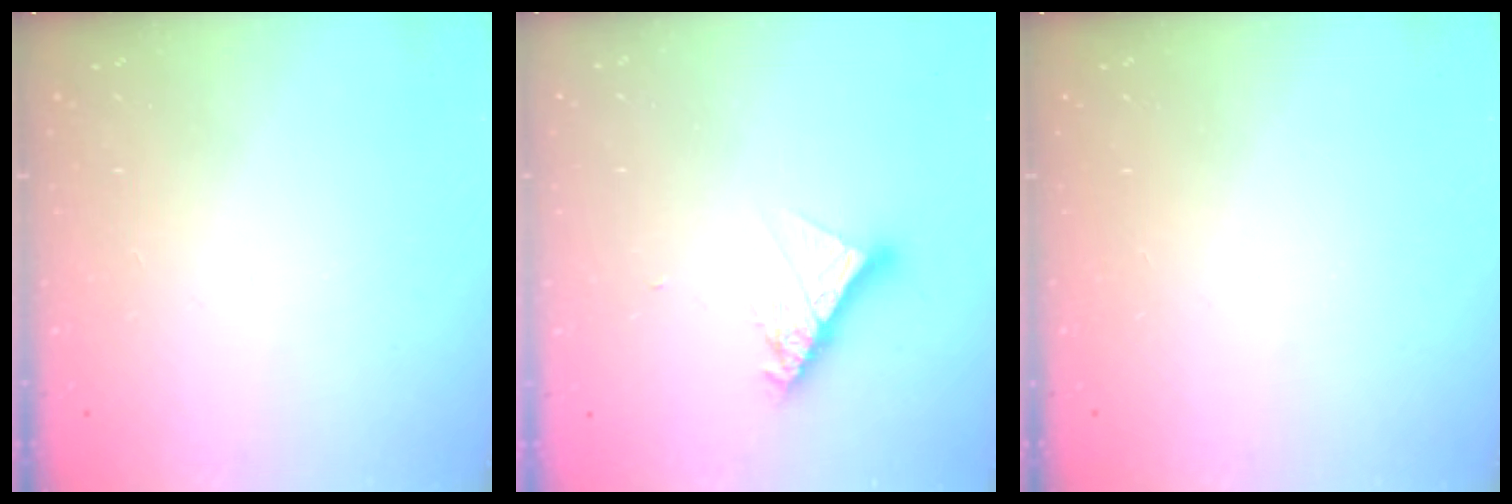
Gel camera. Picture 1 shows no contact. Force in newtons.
{"total": 10.2, "press": 10.2, "slide": 0.9}
{"total": 0.0}